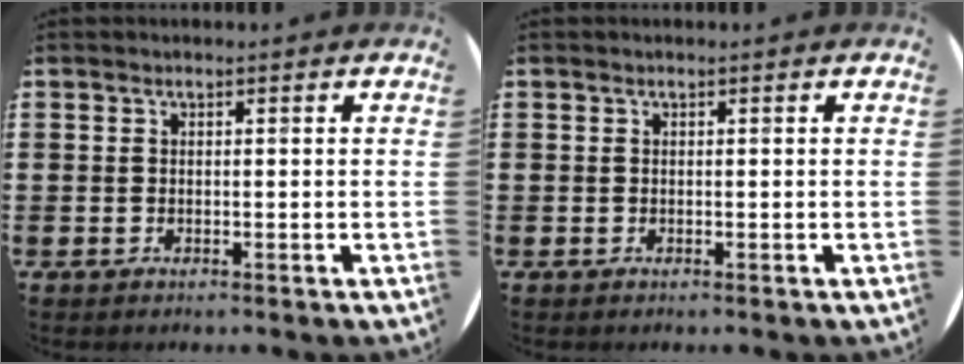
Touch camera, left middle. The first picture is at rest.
{"total": 0.0}